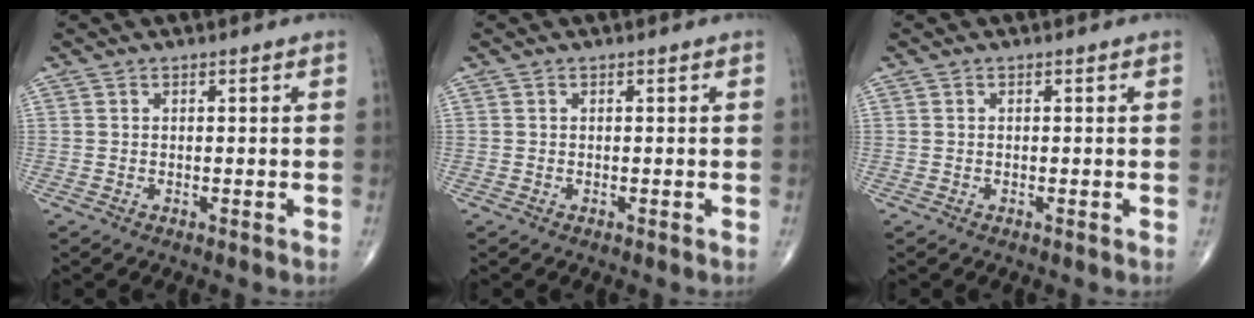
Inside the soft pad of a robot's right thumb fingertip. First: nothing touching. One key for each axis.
{"total": 0.0}
{"total": 0.0}